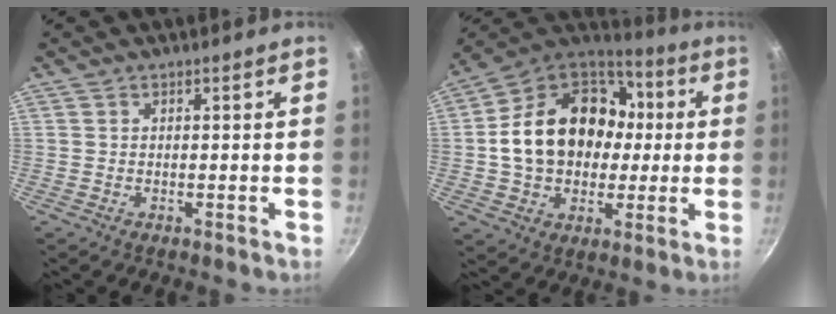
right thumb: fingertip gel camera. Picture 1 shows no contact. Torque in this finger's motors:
{"motor_torque": [1.35, 3.70, 1.71, -0.36, 0.19]}